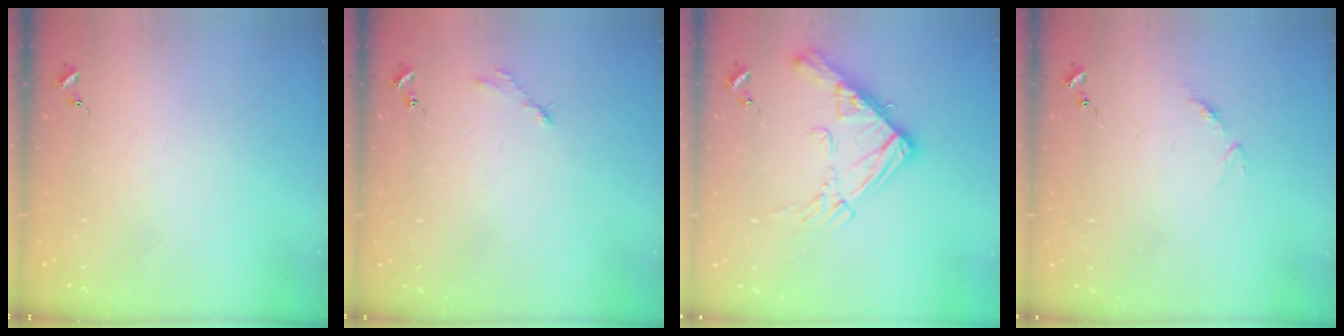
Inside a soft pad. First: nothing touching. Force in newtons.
{"total": 2.8, "press": 2.8, "slide": 0.4}
{"total": 17.3, "press": 17.2, "slide": 1.7}
{"total": 3.2, "press": 3.2, "slide": 0.4}